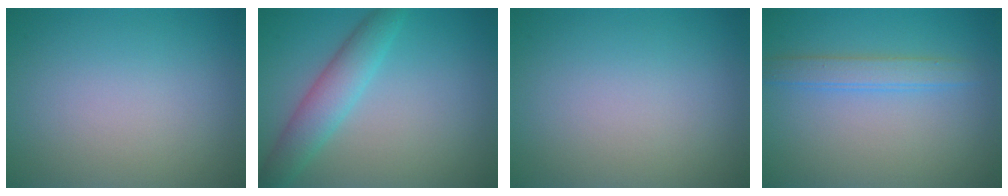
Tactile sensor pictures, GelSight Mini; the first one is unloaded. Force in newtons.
{"total": 3.8, "press": 3.8, "slide": 0.1}
{"total": 0.0}
{"total": 2.2, "press": 2.2, "slide": 0.1}